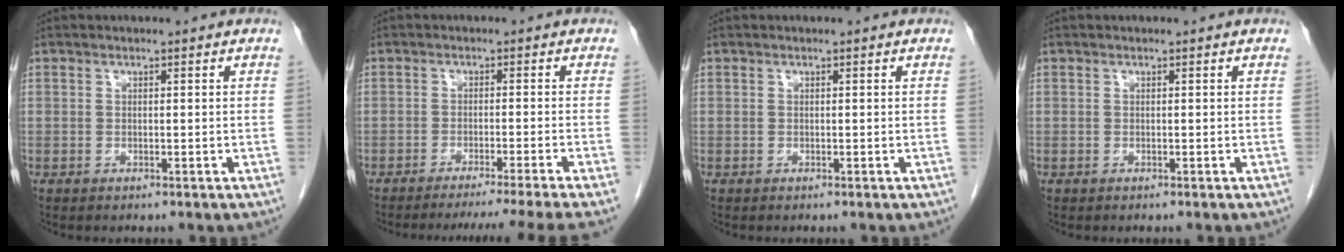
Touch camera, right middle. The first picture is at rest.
{"total": 11.6, "force": [-10.1, -3.2, 4.7], "torque": [-0.039, -0.028, -0.136]}
{"total": 0.0}
{"total": 0.0}